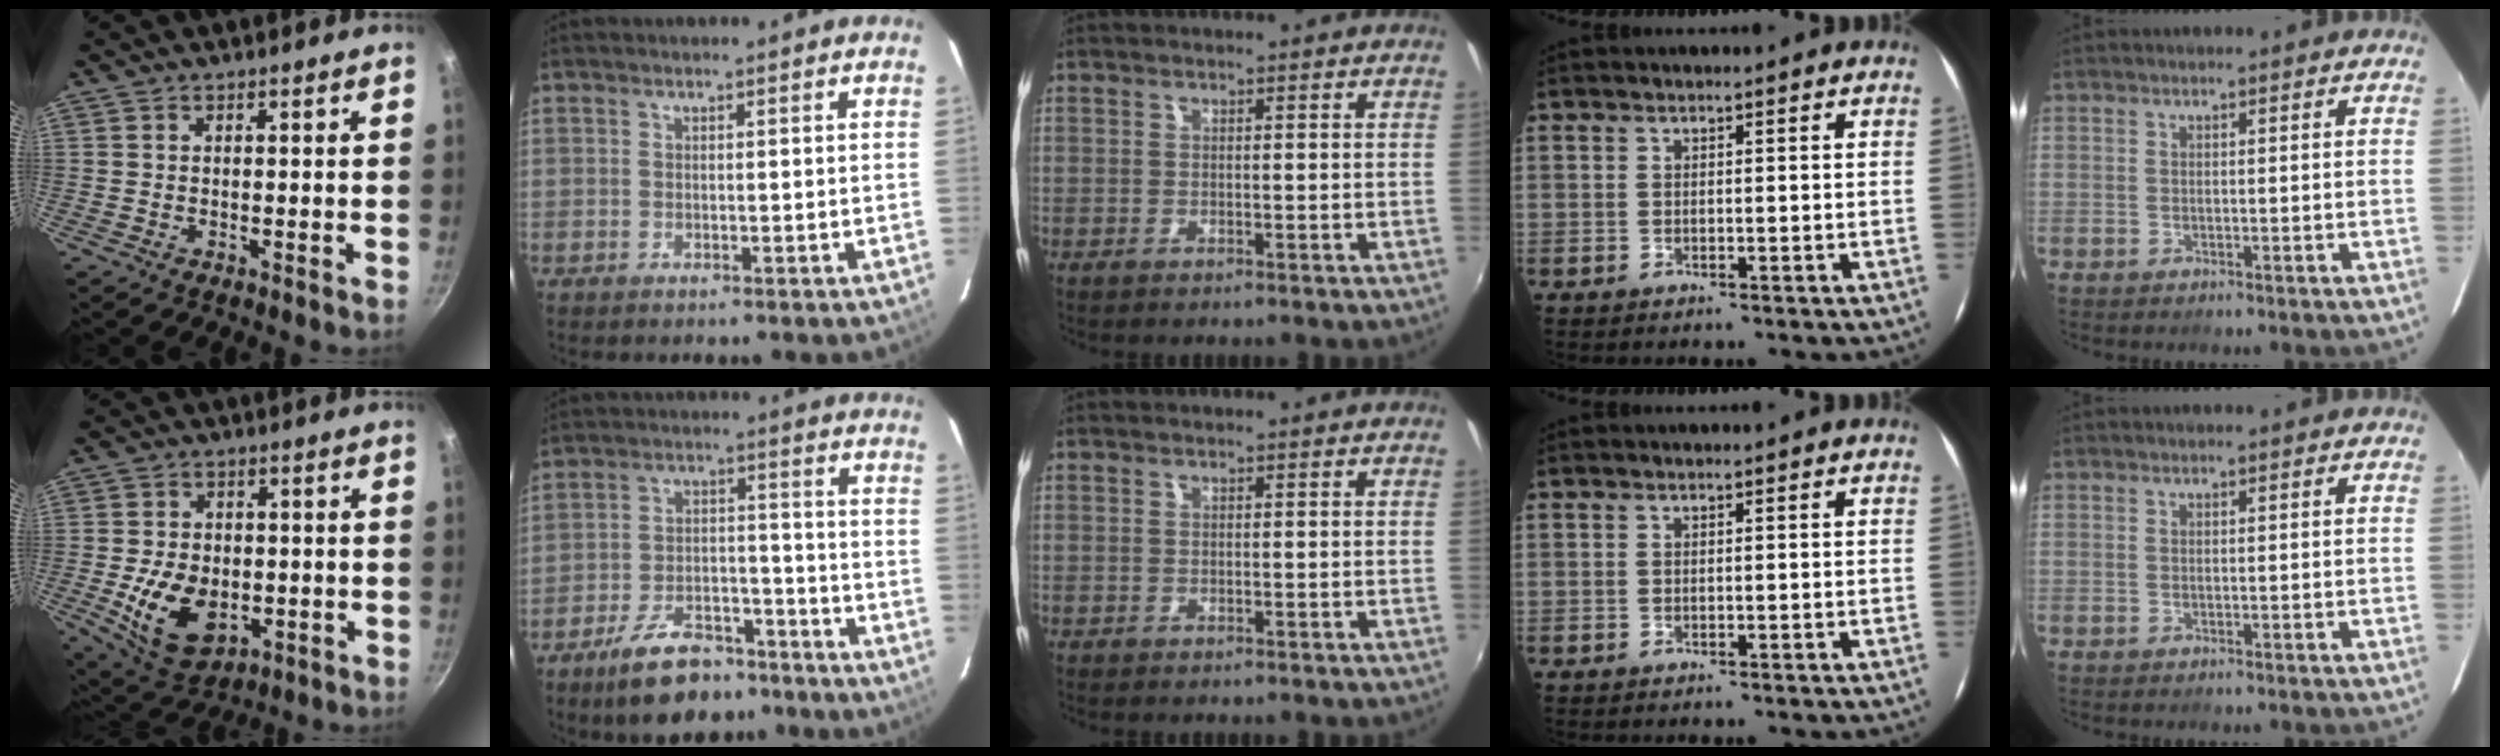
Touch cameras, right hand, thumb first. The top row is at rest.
{"thumb": {"total": 13.4, "force": [-2.9, 9.1, 9.3], "torque": [-0.143, -0.002, -0.033]}, "index": {"total": 14.6, "force": [-11.1, 6.5, 6.9], "torque": [-0.141, 0.015, -0.168]}}